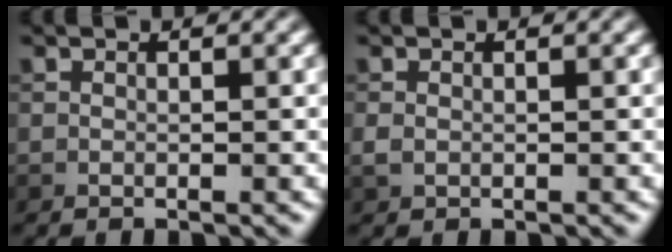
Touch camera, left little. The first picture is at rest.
{"total": 0.8, "force": [-0.1, 0.7, 0.4], "torque": [-0.012, -0.004, 0.000]}